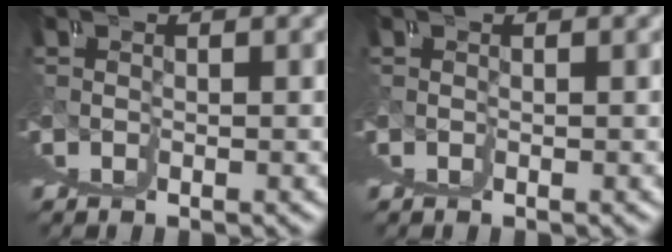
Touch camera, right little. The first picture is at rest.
{"total": 0.0}